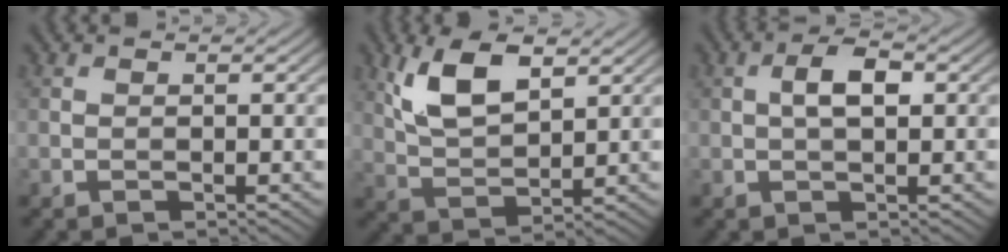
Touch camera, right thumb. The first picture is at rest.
{"total": 7.9, "force": [4.1, 3.4, 5.9], "torque": [-0.128, 0.002, 0.085]}
{"total": 3.7, "force": [0.5, 1.6, 3.2], "torque": [-0.062, 0.007, 0.006]}